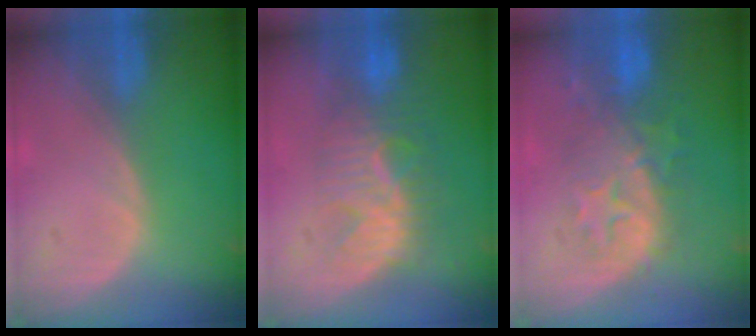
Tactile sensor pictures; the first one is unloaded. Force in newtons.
{"total": 8.4, "press": 8.0, "slide": 2.4}
{"total": 9.1, "press": 8.6, "slide": 3.0}